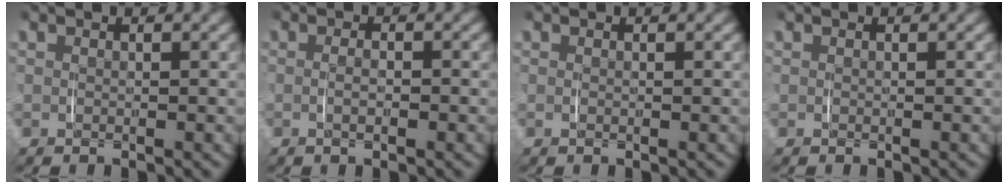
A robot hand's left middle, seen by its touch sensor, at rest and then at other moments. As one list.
[{"total": 1.3, "force": [-0.4, 0.3, 1.3], "torque": [-0.022, 0.000, -0.009]}, {"total": 0.0}, {"total": 0.0}]